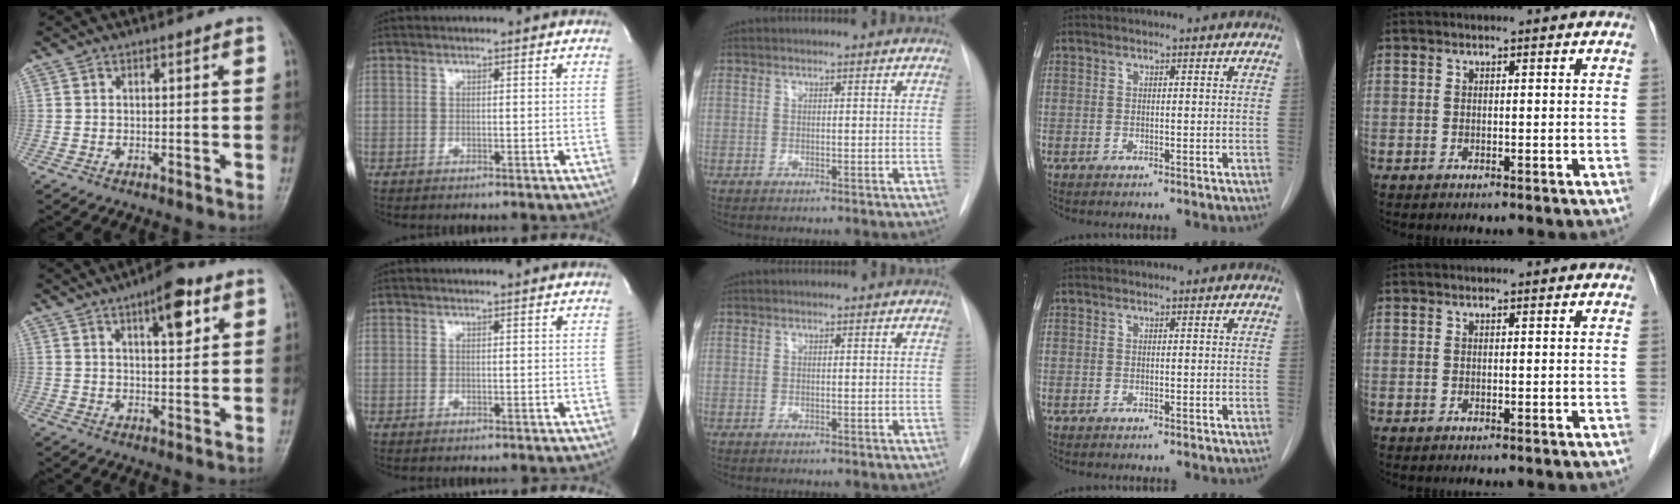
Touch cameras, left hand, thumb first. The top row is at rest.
{"thumb": {"total": 8.2, "force": [4.1, 2.9, 6.5], "torque": [-0.078, -0.016, 0.056]}, "index": {"total": 1.2, "force": [1.1, -0.2, 0.3], "torque": [-0.014, 0.002, 0.017]}}